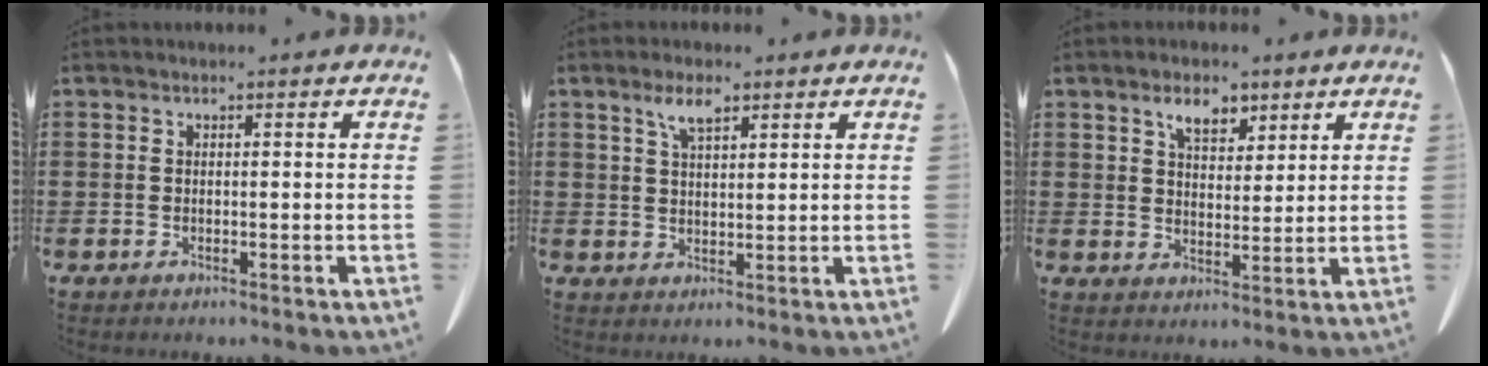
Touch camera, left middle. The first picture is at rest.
{"total": 4.1, "force": [2.6, 1.3, 2.9], "torque": [-0.065, 0.004, 0.046]}
{"total": 4.9, "force": [3.6, 2.5, 2.3], "torque": [-0.041, -0.001, 0.063]}